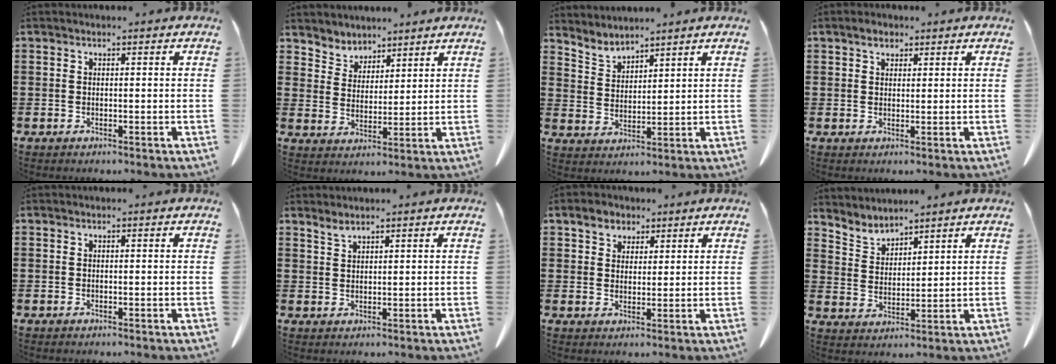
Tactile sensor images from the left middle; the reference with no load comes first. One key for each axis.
{"total": 4.1, "fx": 3.8, "fy": 1.5, "fz": -0.7, "tx": -0.007, "ty": -0.016, "tz": 0.071}
{"total": 3.4, "fx": 3.3, "fy": 0.4, "fz": 0.2, "tx": -0.018, "ty": -0.018, "tz": 0.062}
{"total": 2.2, "fx": 1.7, "fy": 1.1, "fz": 0.9, "tx": -0.014, "ty": 0.001, "tz": 0.032}
{"total": 0.0}
{"total": 1.7, "fx": 1.5, "fy": 0.1, "fz": 0.7, "tx": -0.017, "ty": -0.003, "tz": 0.030}
{"total": 3.6, "fx": 2.6, "fy": 2.3, "fz": 1.1, "tx": -0.025, "ty": 0.007, "tz": 0.048}
{"total": 3.6, "fx": 3.5, "fy": 0.8, "fz": 0.1, "tx": -0.017, "ty": -0.016, "tz": 0.065}